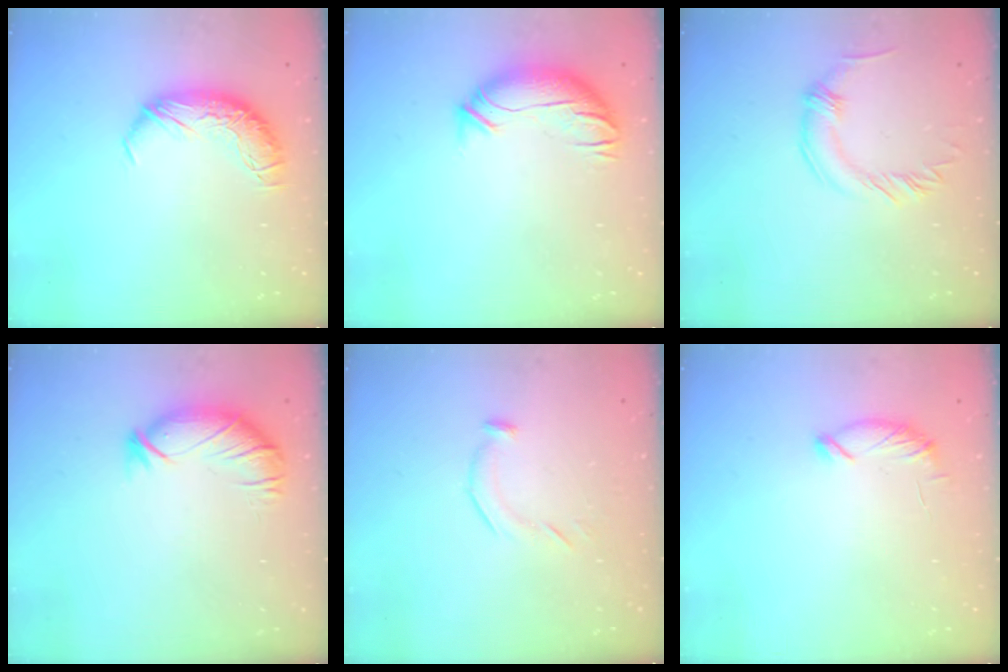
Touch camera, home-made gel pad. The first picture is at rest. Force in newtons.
{"total": 3.3, "press": 2.5, "slide": 2.1}
{"total": 0.8, "press": 0.8, "slide": 0.0}
{"total": 2.9, "press": 2.4, "slide": 1.7}
{"total": 6.3, "press": 6.2, "slide": 0.5}
{"total": 6.1, "press": 6.1, "slide": 0.4}